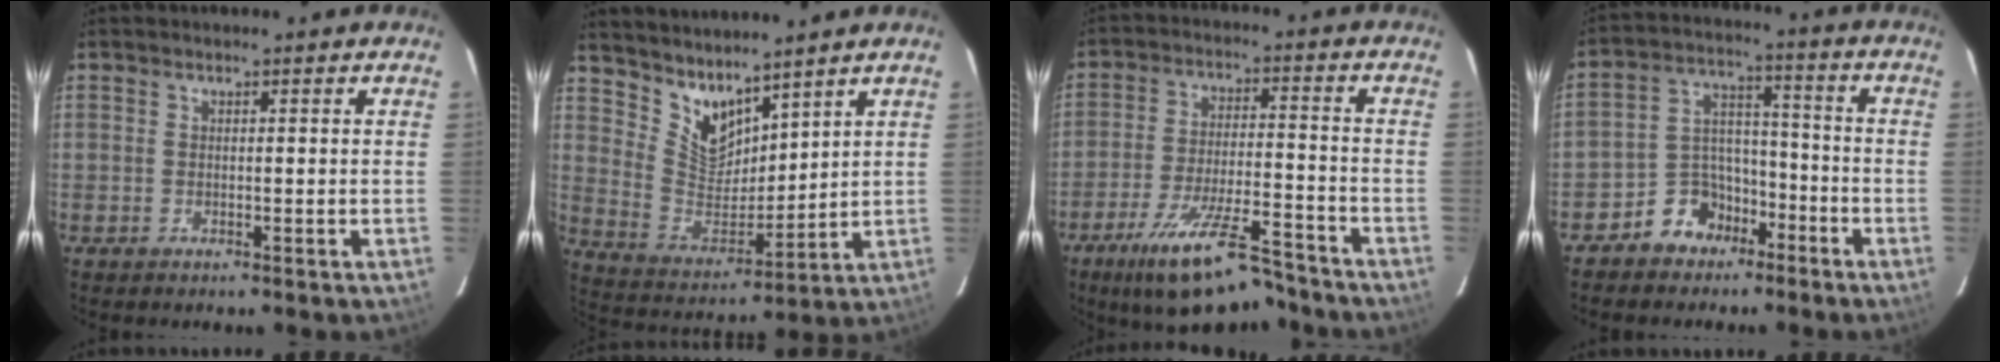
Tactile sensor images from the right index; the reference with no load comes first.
{"total": 10.4, "force": [8.6, 4.3, 3.9], "torque": [-0.078, -0.007, 0.182]}
{"total": 15.7, "force": [-12.2, 3.8, 9.0], "torque": [-0.179, -0.020, -0.197]}
{"total": 8.8, "force": [-6.0, 6.2, 1.7], "torque": [-0.031, 0.045, -0.097]}